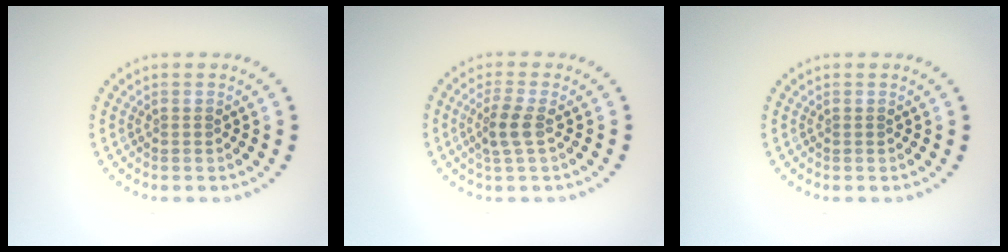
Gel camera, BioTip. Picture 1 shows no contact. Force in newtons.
{"total": 2.2, "press": 2.0, "slide": 1.0}
{"total": 0.0}